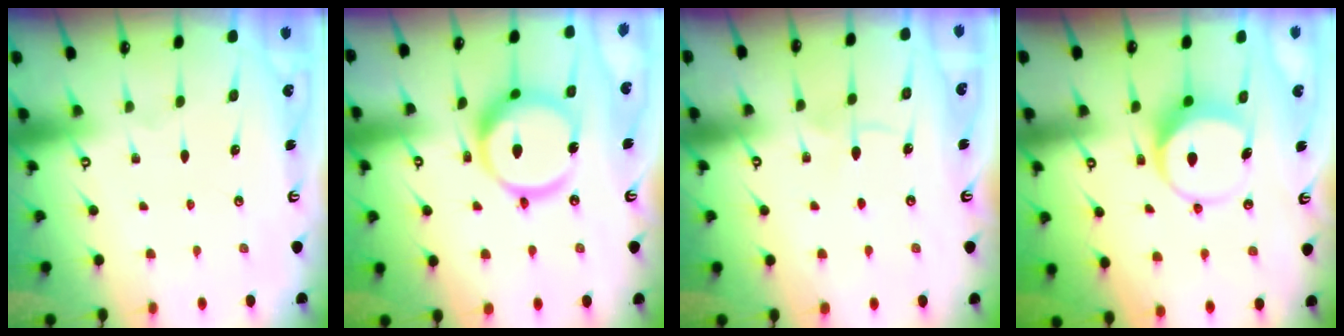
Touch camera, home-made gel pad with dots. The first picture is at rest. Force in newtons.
{"total": 15.4, "press": 15.4, "slide": 1.5}
{"total": 5.9, "press": 5.8, "slide": 0.6}
{"total": 8.0, "press": 8.0, "slide": 0.7}